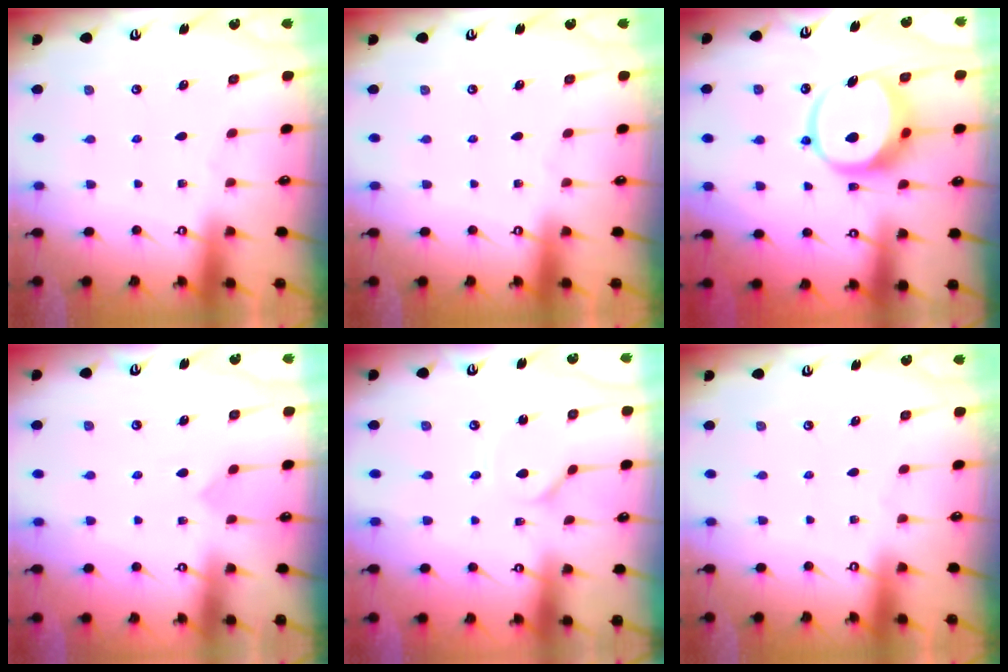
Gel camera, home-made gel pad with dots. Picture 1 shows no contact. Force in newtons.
{"total": 0.0}
{"total": 12.1, "press": 12.0, "slide": 1.7}
{"total": 2.5, "press": 2.5, "slide": 0.2}
{"total": 1.5, "press": 1.4, "slide": 0.3}
{"total": 0.0}